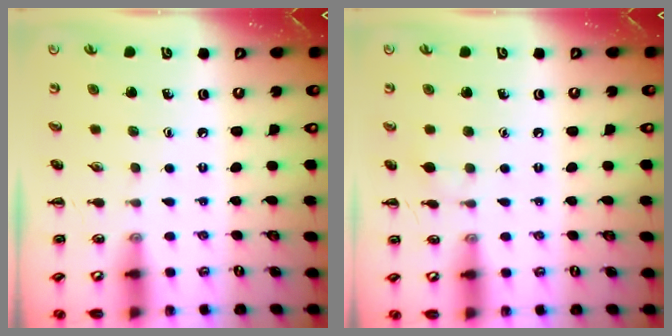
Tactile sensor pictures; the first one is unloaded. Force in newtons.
{"total": 4.7, "press": 4.4, "slide": 1.6}